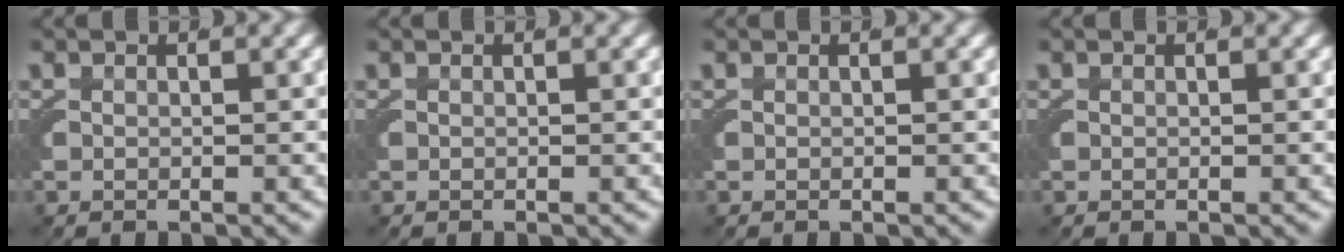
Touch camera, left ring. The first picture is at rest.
{"total": 0.0}
{"total": 0.0}
{"total": 0.0}